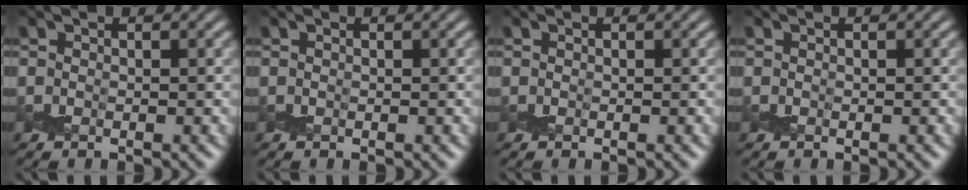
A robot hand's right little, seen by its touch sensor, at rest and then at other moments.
{"total": 0.0}
{"total": 0.0}
{"total": 0.0}